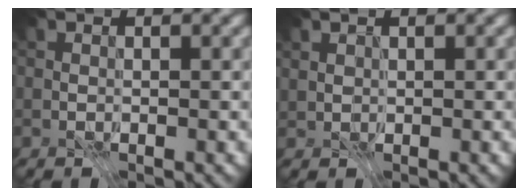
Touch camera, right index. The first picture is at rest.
{"total": 0.8, "force": [0.6, 0.6, 0.3], "torque": [-0.009, 0.000, 0.012]}